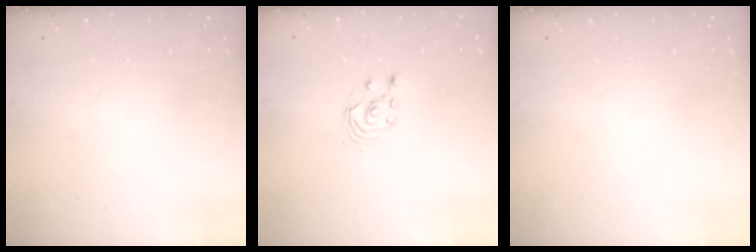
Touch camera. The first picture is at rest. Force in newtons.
{"total": 2.5, "press": 2.5, "slide": 0.2}
{"total": 0.0}